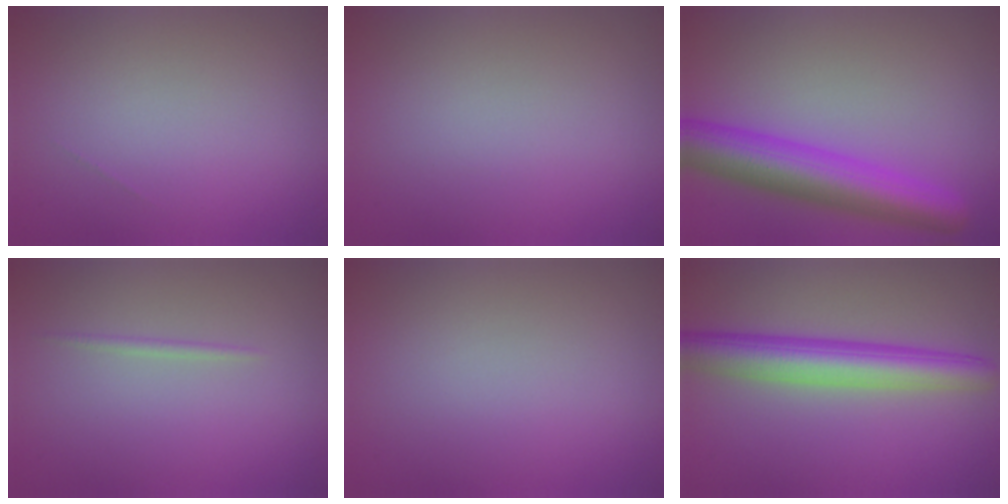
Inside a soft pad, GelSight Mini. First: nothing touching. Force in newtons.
{"total": 0.0}
{"total": 7.5, "press": 7.5, "slide": 0.3}
{"total": 0.7, "press": 0.7, "slide": 0.1}
{"total": 0.0}
{"total": 6.3, "press": 6.3, "slide": 0.2}